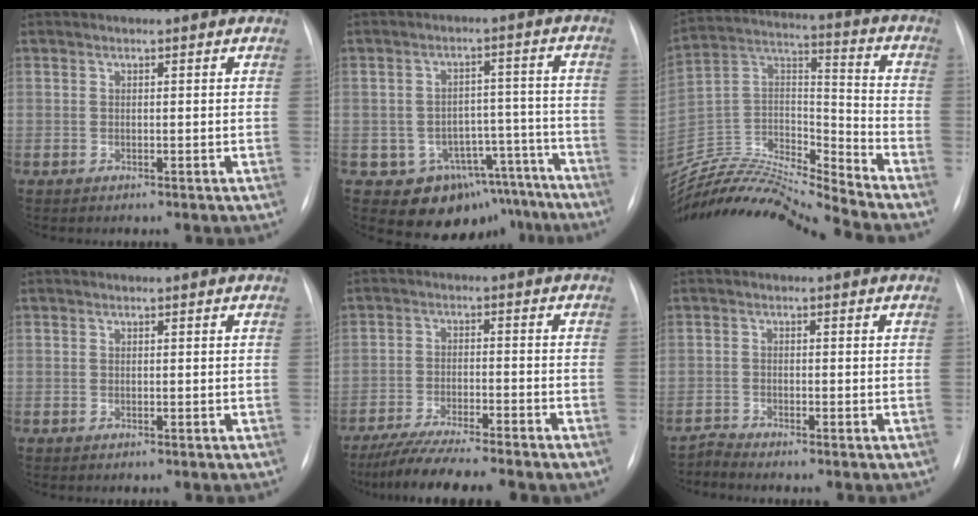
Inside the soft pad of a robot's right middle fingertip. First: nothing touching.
{"total": 11.8, "force": [-8.1, 8.2, 2.3], "torque": [0.001, 0.062, -0.097]}
{"total": 18.9, "force": [-18.1, -1.1, 5.1], "torque": [-0.092, 0.030, -0.328]}
{"total": 0.0}
{"total": 10.1, "force": [-8.4, 0.1, 5.6], "torque": [-0.091, -0.023, -0.136]}
{"total": 1.5, "force": [-1.3, -0.5, -0.5], "torque": [0.014, -0.009, -0.027]}